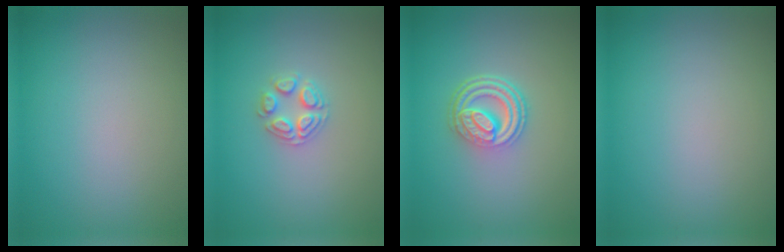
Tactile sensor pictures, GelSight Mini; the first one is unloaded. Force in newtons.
{"total": 2.5, "press": 2.5, "slide": 0.3}
{"total": 4.8, "press": 3.4, "slide": 3.4}
{"total": 0.0}